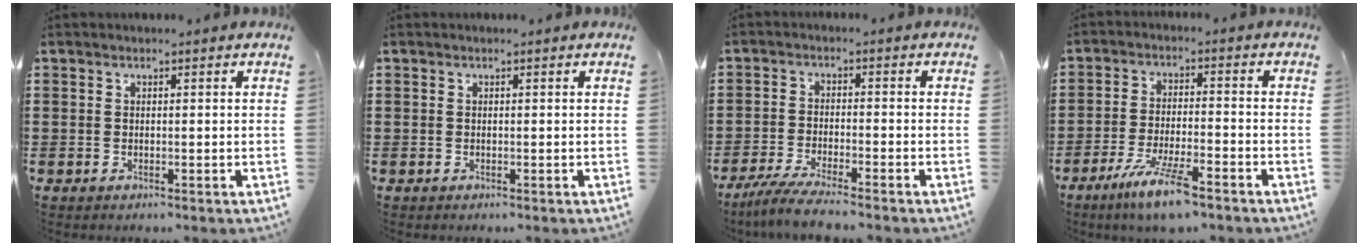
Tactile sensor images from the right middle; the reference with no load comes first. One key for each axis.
{"total": 0.0}
{"total": 4.8, "fx": -4.3, "fy": -0.2, "fz": 2.0, "tx": -0.056, "ty": -0.020, "tz": -0.086}
{"total": 7.9, "fx": -5.6, "fy": 1.0, "fz": 5.4, "tx": -0.114, "ty": -0.011, "tz": -0.105}